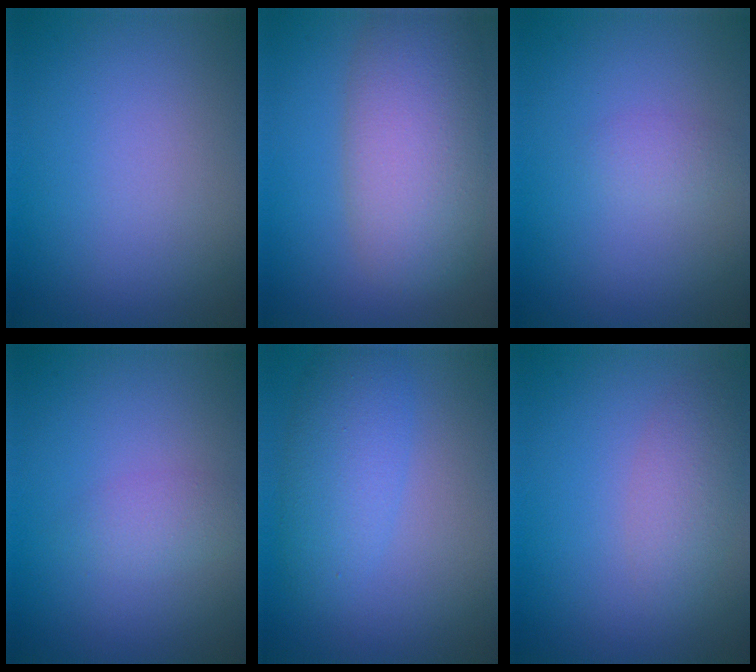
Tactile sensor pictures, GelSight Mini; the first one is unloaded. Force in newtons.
{"total": 7.5, "press": 7.4, "slide": 0.7}
{"total": 1.1, "press": 1.1, "slide": 0.0}
{"total": 1.6, "press": 1.6, "slide": 0.1}
{"total": 4.0, "press": 4.0, "slide": 0.1}
{"total": 2.5, "press": 2.5, "slide": 0.2}